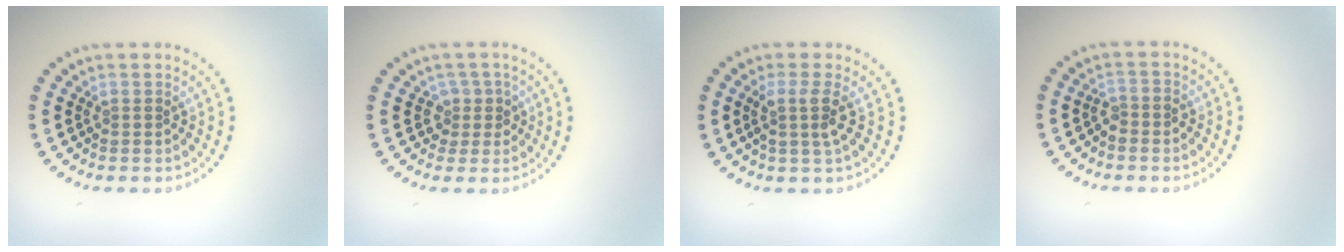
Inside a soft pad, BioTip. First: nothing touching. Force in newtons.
{"total": 2.0, "press": 1.5, "slide": 1.3}
{"total": 2.2, "press": 1.7, "slide": 1.4}
{"total": 1.3, "press": 1.1, "slide": 0.6}